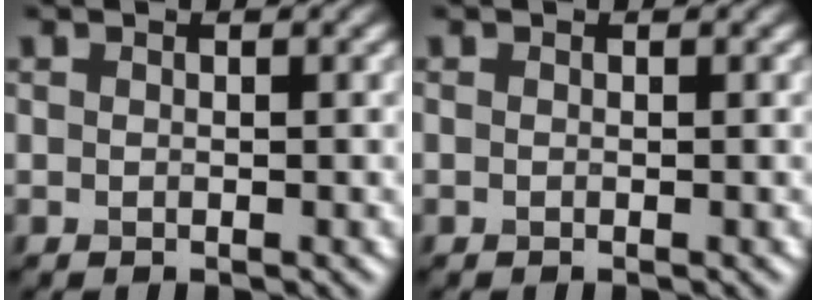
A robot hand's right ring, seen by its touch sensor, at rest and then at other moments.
{"total": 0.0}